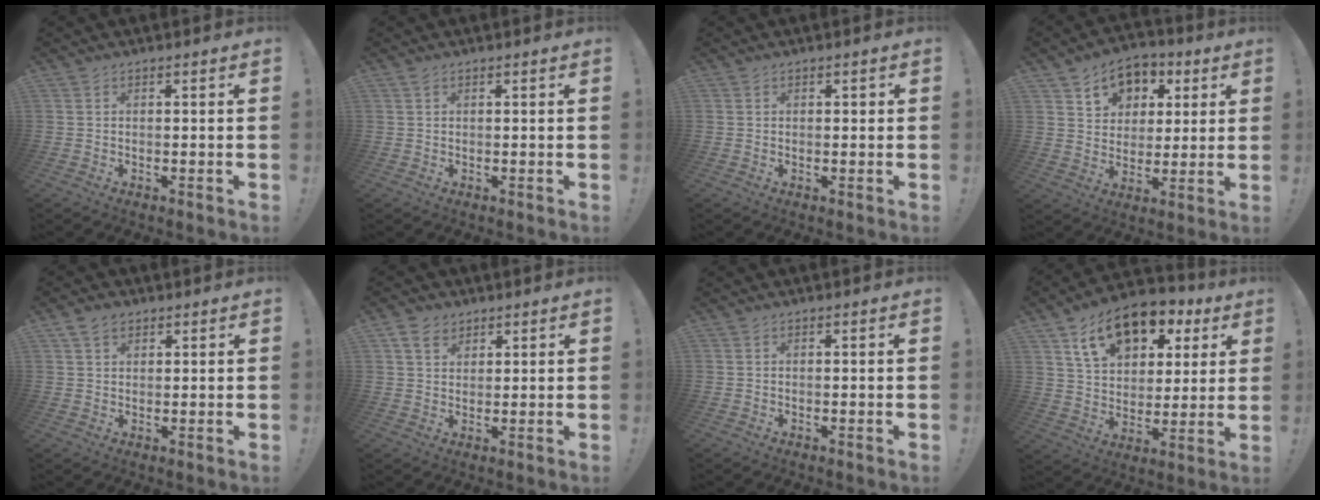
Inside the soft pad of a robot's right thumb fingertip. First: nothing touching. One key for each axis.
{"total": 0.9, "fx": 0.5, "fy": 0.6, "fz": 0.2, "tx": 0.000, "ty": -0.001, "tz": 0.008}
{"total": 0.6, "fx": 0.2, "fy": 0.6, "fz": -0.1, "tx": 0.003, "ty": 0.001, "tz": 0.003}
{"total": 9.9, "fx": 4.5, "fy": 8.1, "fz": 3.4, "tx": -0.037, "ty": -0.027, "tz": 0.087}
{"total": 3.9, "fx": 2.4, "fy": 2.6, "fz": 1.5, "tx": -0.020, "ty": -0.008, "tz": 0.044}
{"total": 5.6, "fx": 3.4, "fy": 4.0, "fz": 1.9, "tx": -0.027, "ty": -0.014, "tz": 0.065}
{"total": 0.0}
{"total": 17.2, "fx": 9.6, "fy": 10.8, "fz": 9.3, "tx": -0.138, "ty": -0.048, "tz": 0.172}